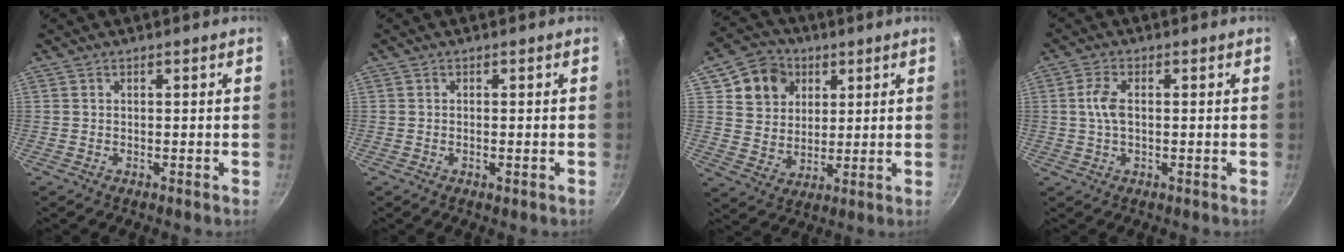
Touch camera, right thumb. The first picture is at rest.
{"total": 1.2, "force": [-0.4, 0.4, 1.0], "torque": [-0.018, 0.000, -0.006]}
{"total": 11.0, "force": [4.3, 9.3, 4.1], "torque": [-0.036, -0.004, 0.077]}
{"total": 4.3, "force": [0.3, 2.2, 3.7], "torque": [-0.078, 0.008, 0.002]}